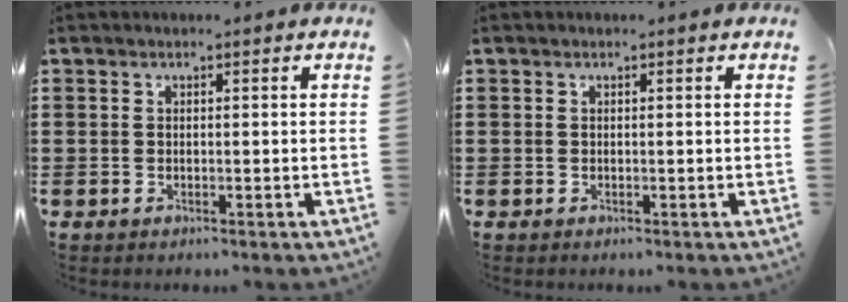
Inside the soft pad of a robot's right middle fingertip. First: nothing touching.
{"total": 0.0}